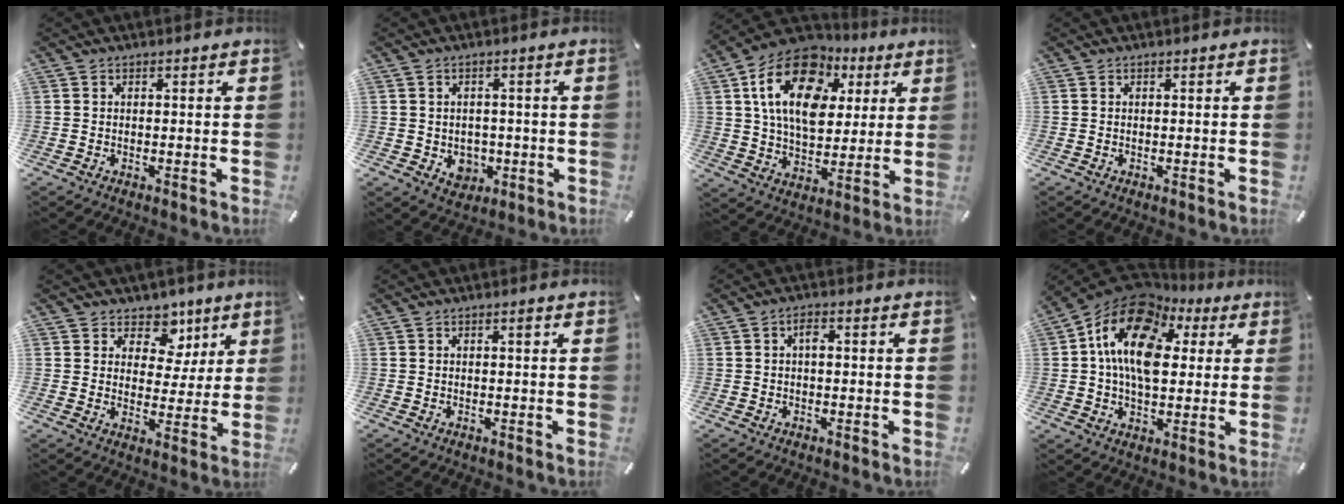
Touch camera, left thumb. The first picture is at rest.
{"total": 4.9, "force": [-0.6, 4.6, 1.7], "torque": [-0.009, 0.001, -0.010]}
{"total": 18.7, "force": [6.8, 12.7, 12.0], "torque": [-0.224, -0.017, 0.116]}
{"total": 0.0}
{"total": 8.4, "force": [4.3, 6.7, 2.5], "torque": [-0.025, -0.033, 0.073]}
{"total": 0.9, "force": [0.3, 0.3, 0.8], "torque": [-0.006, 0.000, 0.002]}
{"total": 2.1, "force": [0.1, 1.1, 1.7], "torque": [-0.028, 0.003, -0.002]}
{"total": 17.3, "force": [4.4, 12.2, 11.5], "torque": [-0.214, -0.021, 0.071]}